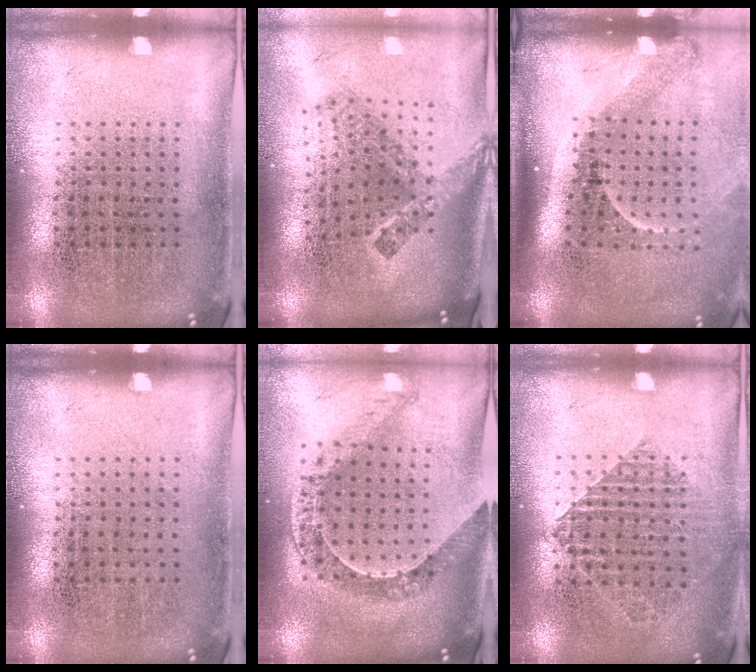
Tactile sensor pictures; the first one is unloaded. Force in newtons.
{"total": 2.5, "press": 1.6, "slide": 1.9}
{"total": 2.2, "press": 1.5, "slide": 1.7}
{"total": 0.0}
{"total": 1.1, "press": 1.1, "slide": 0.2}
{"total": 1.3, "press": 1.2, "slide": 0.4}